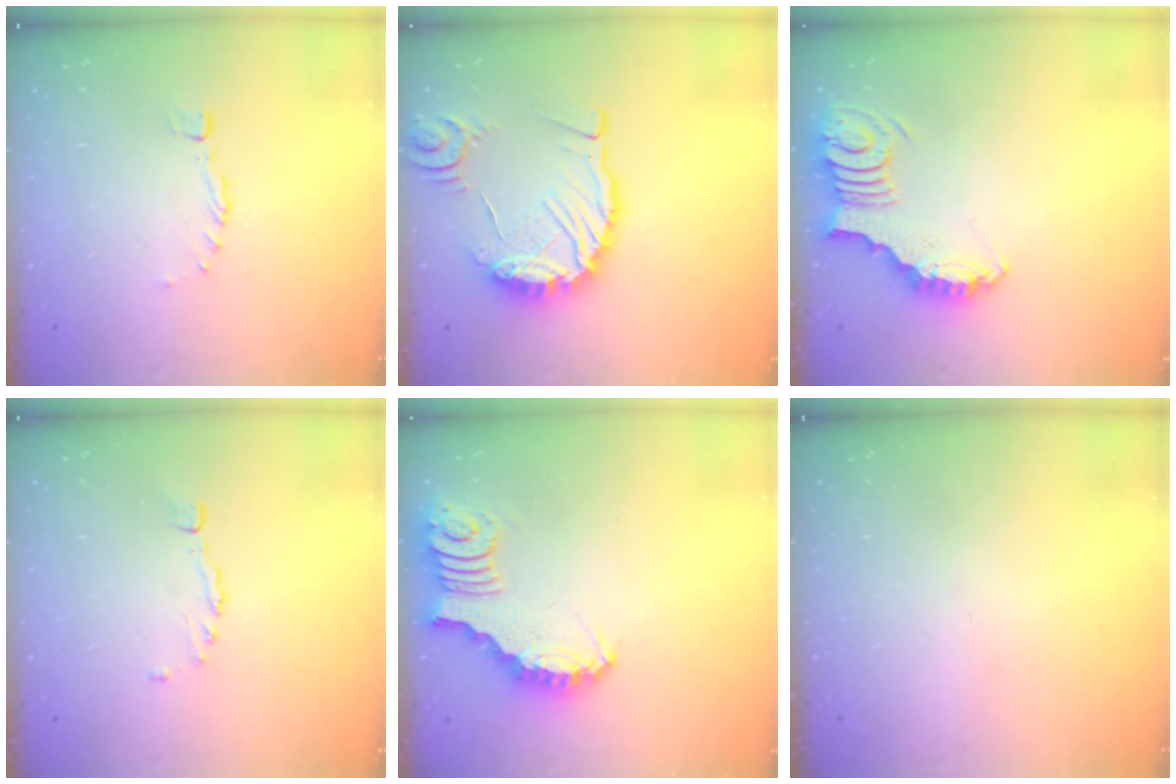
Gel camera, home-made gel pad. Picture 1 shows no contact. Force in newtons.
{"total": 11.8, "press": 11.7, "slide": 1.3}
{"total": 3.8, "press": 3.8, "slide": 0.6}
{"total": 1.4, "press": 1.3, "slide": 0.3}
{"total": 3.3, "press": 3.3, "slide": 0.8}
{"total": 0.0}